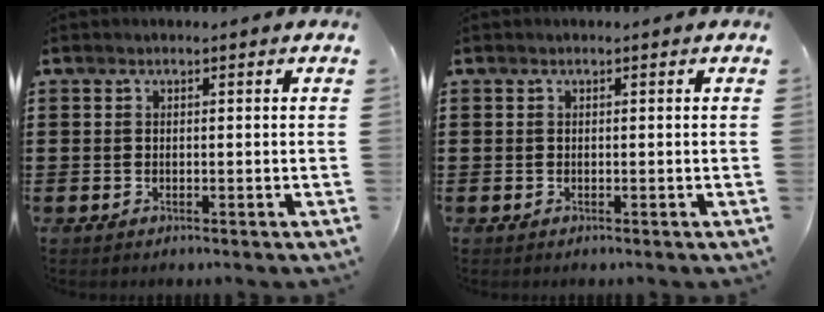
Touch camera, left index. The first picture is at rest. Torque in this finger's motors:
{"motor_torque": [0.00, 0.00, 0.00, 0.00]}